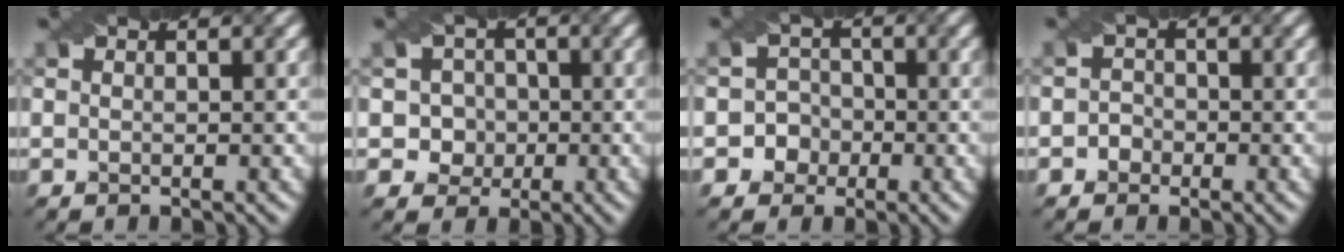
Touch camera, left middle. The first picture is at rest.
{"total": 3.3, "force": [-0.3, 3.2, 0.9], "torque": [0.005, 0.011, -0.014]}
{"total": 3.2, "force": [-1.2, 3.0, 0.1], "torque": [0.033, 0.009, -0.031]}
{"total": 1.2, "force": [-0.5, 1.0, 0.1], "torque": [0.004, 0.003, -0.011]}